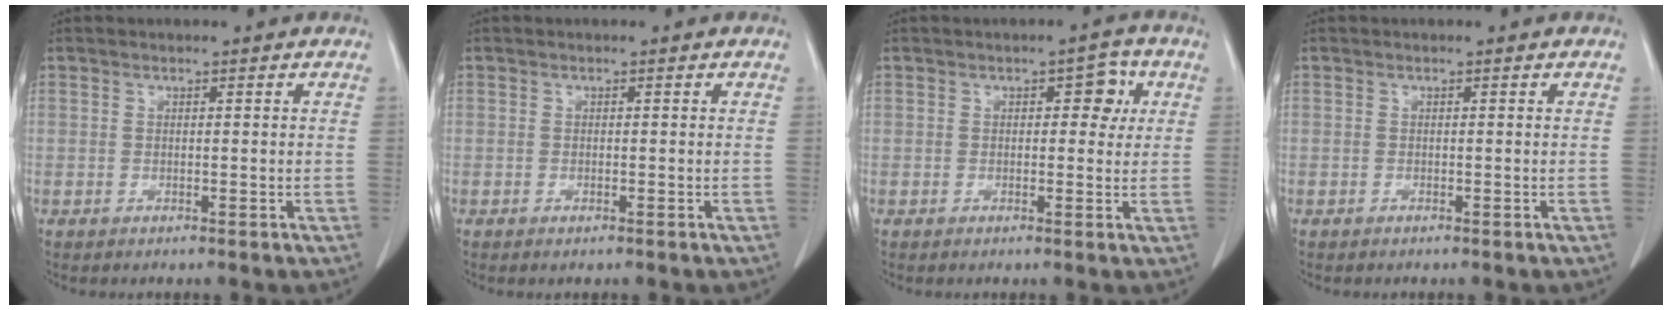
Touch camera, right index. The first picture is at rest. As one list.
[{"total": 0.5, "force": [-0.4, 0.1, 0.4], "torque": [-0.008, -0.001, -0.004]}, {"total": 3.6, "force": [1.0, 2.0, 2.9], "torque": [-0.028, 0.014, 0.010]}, {"total": 0.0}]